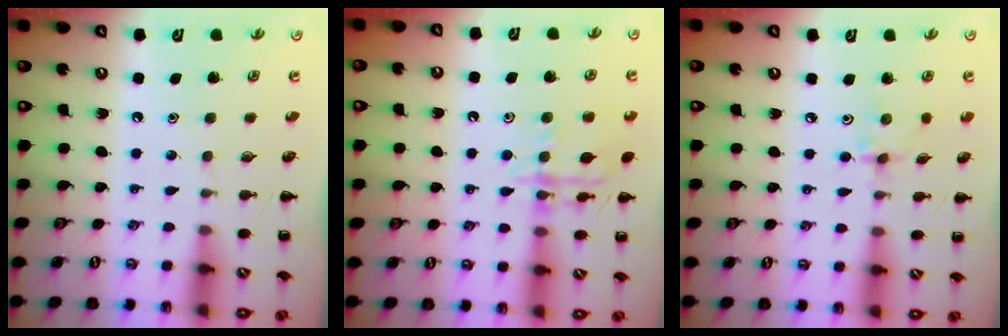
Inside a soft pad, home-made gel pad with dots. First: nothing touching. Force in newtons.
{"total": 12.5, "press": 12.5, "slide": 0.6}
{"total": 2.2, "press": 2.2, "slide": 0.5}